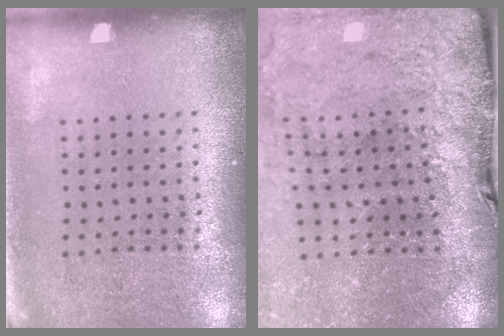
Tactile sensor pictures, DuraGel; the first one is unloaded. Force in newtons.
{"total": 3.5, "press": 3.1, "slide": 1.8}